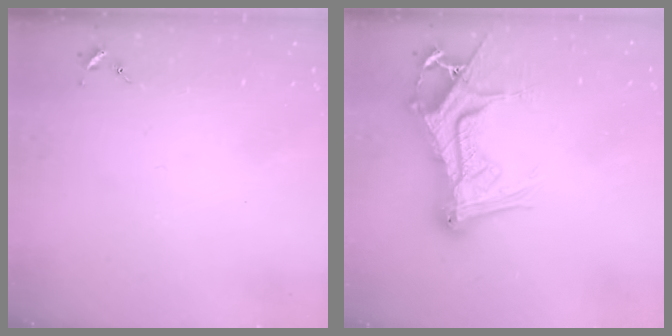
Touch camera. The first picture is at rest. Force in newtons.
{"total": 19.9, "press": 19.8, "slide": 1.8}